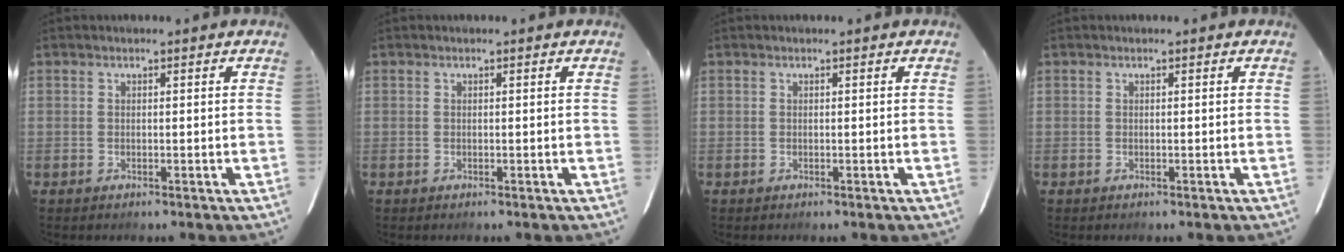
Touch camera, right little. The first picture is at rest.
{"total": 0.0}
{"total": 0.0}
{"total": 0.0}